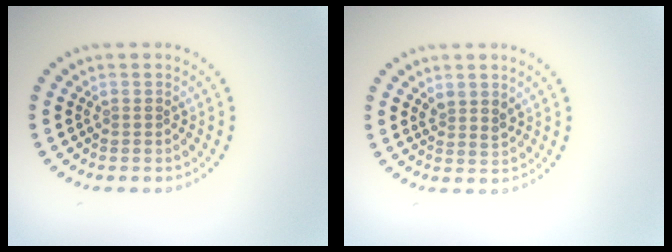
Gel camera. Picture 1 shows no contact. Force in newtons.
{"total": 1.4, "press": 1.2, "slide": 0.8}